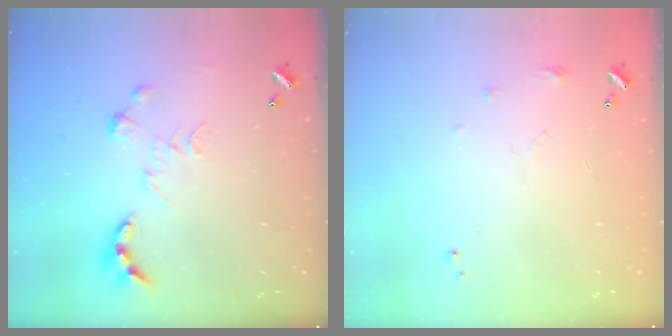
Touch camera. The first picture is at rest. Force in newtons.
{"total": 5.9, "press": 5.9, "slide": 0.8}